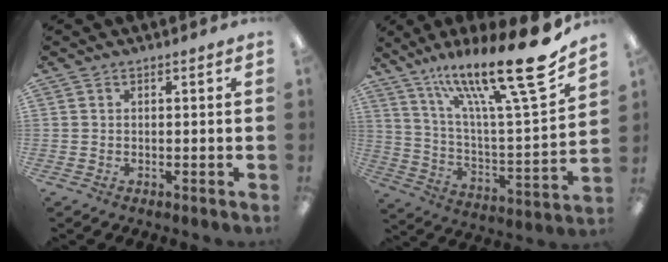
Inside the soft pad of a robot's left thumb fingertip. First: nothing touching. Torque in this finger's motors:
{"motor_torque": [0.38, 0.19, 1.69, -1.08, 0.11]}